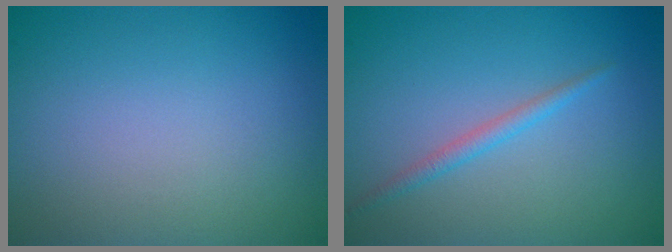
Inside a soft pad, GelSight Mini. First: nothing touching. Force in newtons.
{"total": 1.3, "press": 1.3, "slide": 0.0}